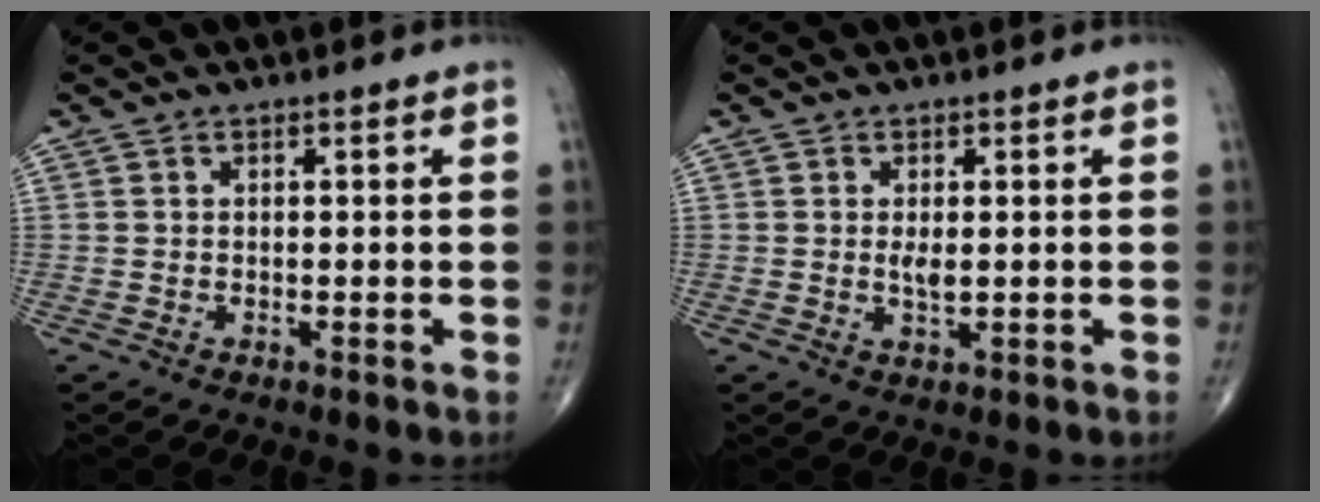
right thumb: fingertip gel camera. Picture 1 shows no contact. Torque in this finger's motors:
{"motor_torque": [2.49, 2.52, 0.16, 0.11, 0.00]}